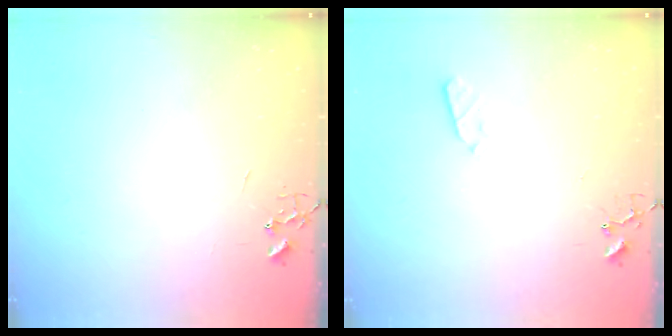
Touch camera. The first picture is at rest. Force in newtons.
{"total": 3.5, "press": 3.4, "slide": 0.5}